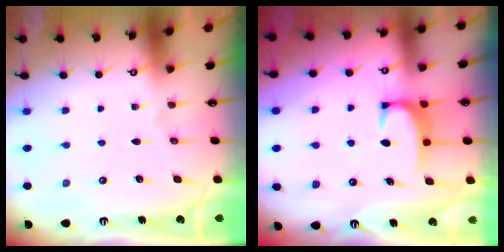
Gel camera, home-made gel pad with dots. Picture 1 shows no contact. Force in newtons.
{"total": 2.0, "press": 2.0, "slide": 0.5}